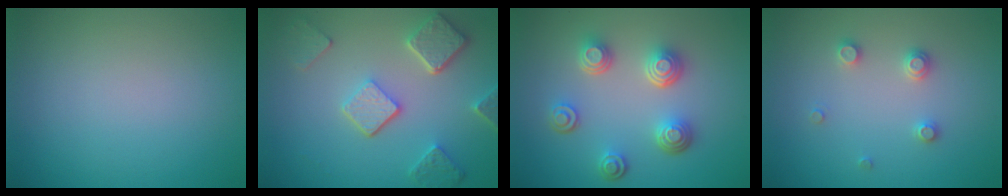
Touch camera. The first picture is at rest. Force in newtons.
{"total": 5.1, "press": 4.0, "slide": 3.2}
{"total": 4.6, "press": 3.5, "slide": 2.9}
{"total": 1.8, "press": 1.7, "slide": 0.3}